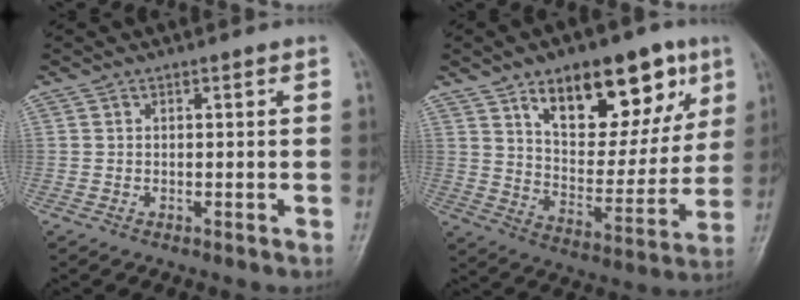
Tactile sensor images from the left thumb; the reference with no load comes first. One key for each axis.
{"total": 20.8, "fx": 10.8, "fy": 10.6, "fz": 14.3, "tx": -0.149, "ty": -0.040, "tz": 0.172}